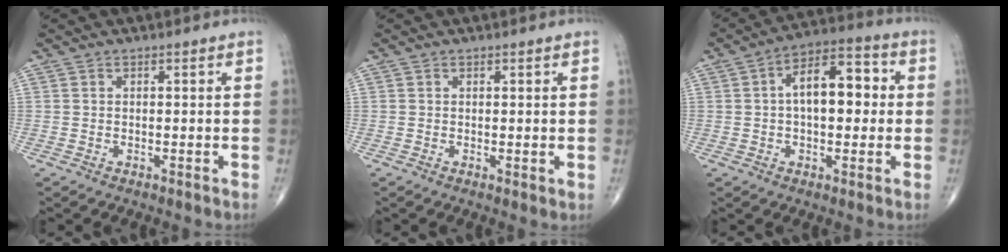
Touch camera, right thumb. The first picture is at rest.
{"total": 0.8, "force": [0.1, 0.3, 0.7], "torque": [-0.014, -0.005, 0.001]}
{"total": 12.1, "force": [1.2, 6.5, 10.2], "torque": [-0.134, 0.031, 0.009]}